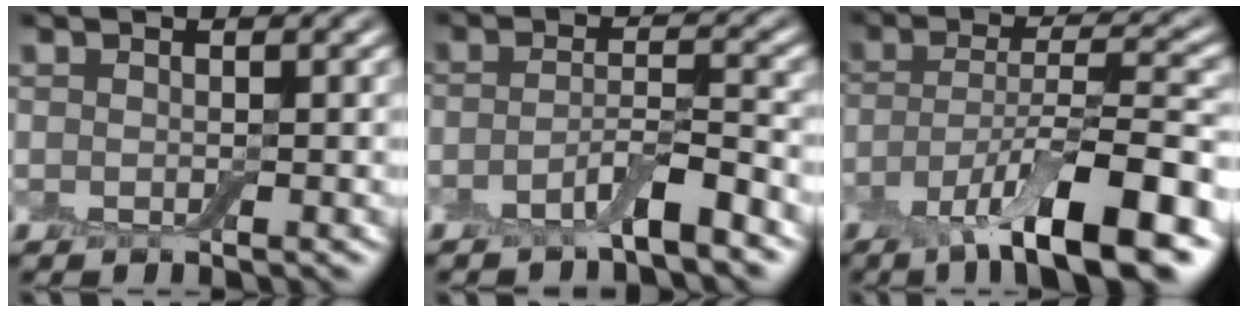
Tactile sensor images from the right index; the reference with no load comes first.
{"total": 3.6, "force": [-2.5, 0.5, 2.6], "torque": [-0.045, 0.006, -0.053]}
{"total": 10.4, "force": [-5.5, 2.4, 8.5], "torque": [-0.141, -0.003, -0.098]}